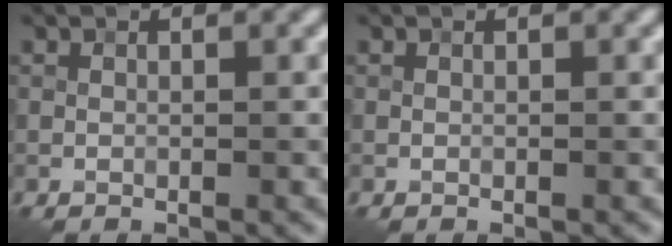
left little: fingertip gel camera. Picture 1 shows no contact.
{"total": 0.0}